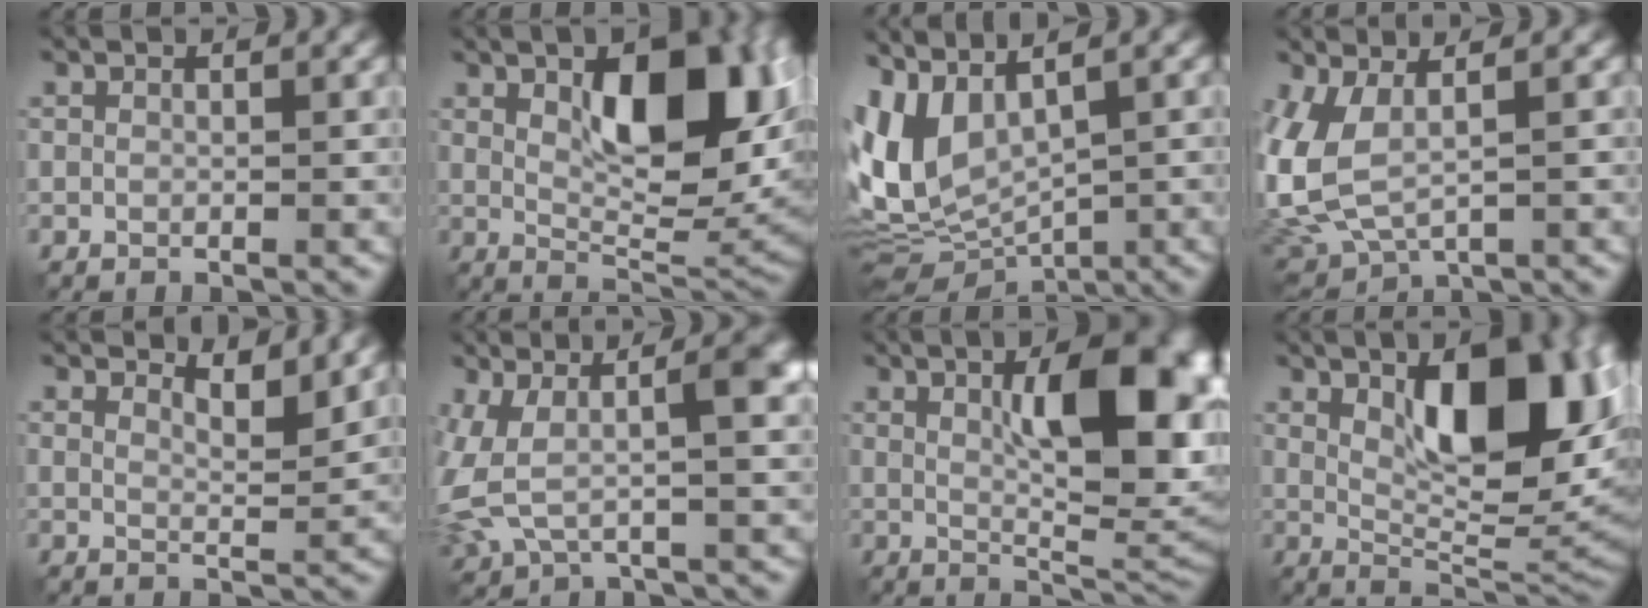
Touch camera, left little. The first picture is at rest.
{"total": 11.3, "force": [2.4, 4.6, 10.1], "torque": [-0.140, 0.006, 0.040]}
{"total": 7.4, "force": [0.8, 3.7, 6.4], "torque": [-0.146, -0.012, 0.030]}
{"total": 7.0, "force": [0.7, 3.6, 6.0], "torque": [-0.153, -0.012, 0.019]}
{"total": 3.0, "force": [2.6, 0.5, 1.5], "torque": [-0.023, -0.005, 0.038]}
{"total": 9.2, "force": [1.7, 4.0, 8.1], "torque": [-0.181, 0.001, 0.032]}
{"total": 11.4, "force": [2.2, 3.8, 10.5], "torque": [-0.140, 0.007, 0.039]}
{"total": 12.5, "force": [3.0, 4.9, 11.1], "torque": [-0.155, 0.005, 0.049]}